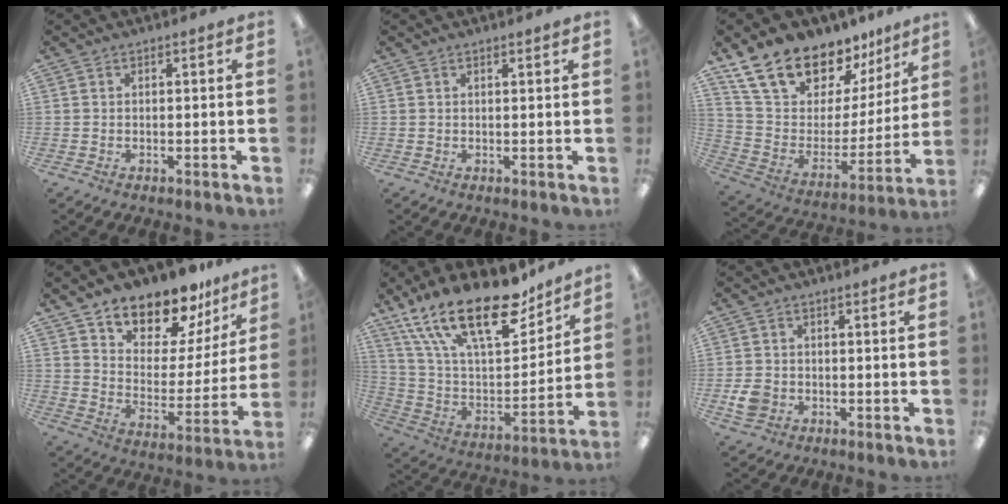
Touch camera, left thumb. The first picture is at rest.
{"total": 0.8, "force": [0.7, 0.1, 0.4], "torque": [-0.009, 0.000, 0.012]}
{"total": 18.8, "force": [15.6, 8.4, 6.3], "torque": [-0.126, -0.120, 0.284]}
{"total": 12.9, "force": [11.6, 5.0, 2.3], "torque": [-0.040, -0.111, 0.208]}
{"total": 24.7, "force": [16.9, 9.8, 15.1], "torque": [-0.270, -0.102, 0.294]}
{"total": 4.2, "force": [-1.1, 3.6, 1.9], "torque": [-0.029, 0.003, -0.020]}